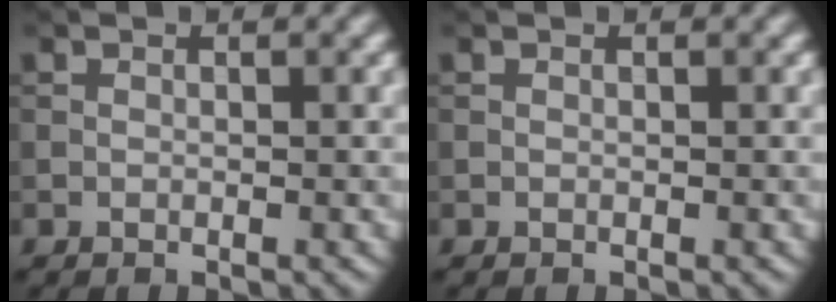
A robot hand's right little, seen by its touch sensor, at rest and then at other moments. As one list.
[{"total": 0.0}]